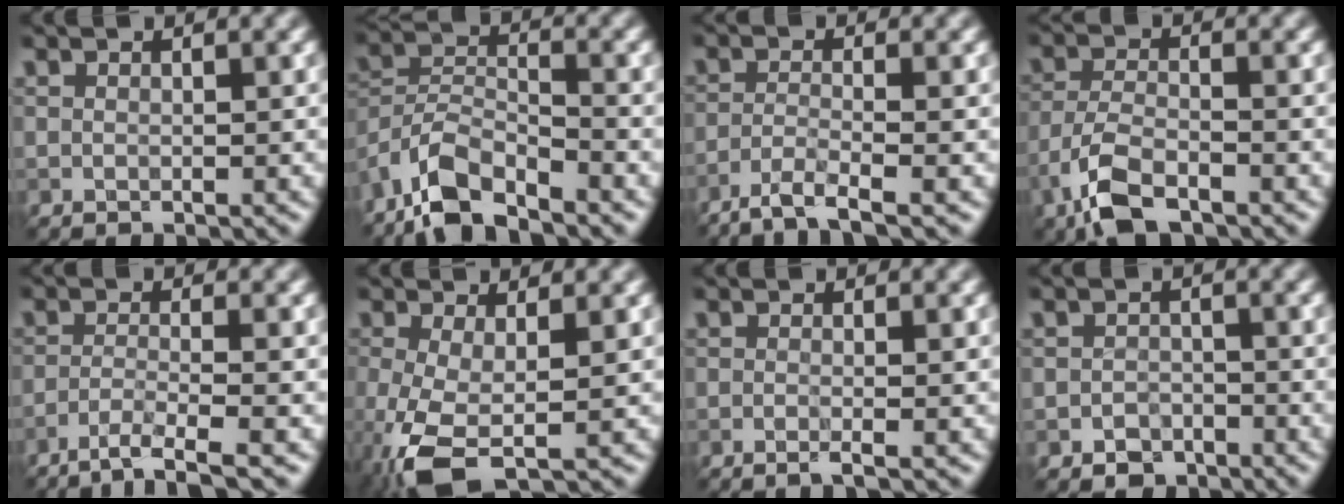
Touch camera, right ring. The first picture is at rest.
{"total": 5.9, "force": [-4.8, 1.8, 2.9], "torque": [-0.050, 0.003, -0.101]}
{"total": 3.3, "force": [-2.4, 0.4, 2.2], "torque": [-0.040, -0.002, -0.058]}
{"total": 5.4, "force": [-3.5, 2.2, 3.5], "torque": [-0.076, -0.005, -0.078]}
{"total": 3.6, "force": [-2.5, 0.4, 2.5], "torque": [-0.042, 0.000, -0.056]}
{"total": 5.5, "force": [-2.4, 2.0, 4.5], "torque": [-0.114, -0.014, -0.054]}
{"total": 1.2, "force": [-0.5, 0.2, 1.0], "torque": [-0.015, -0.004, -0.014]}
{"total": 1.7, "force": [-1.1, 1.2, 0.3], "torque": [0.006, 0.005, -0.024]}